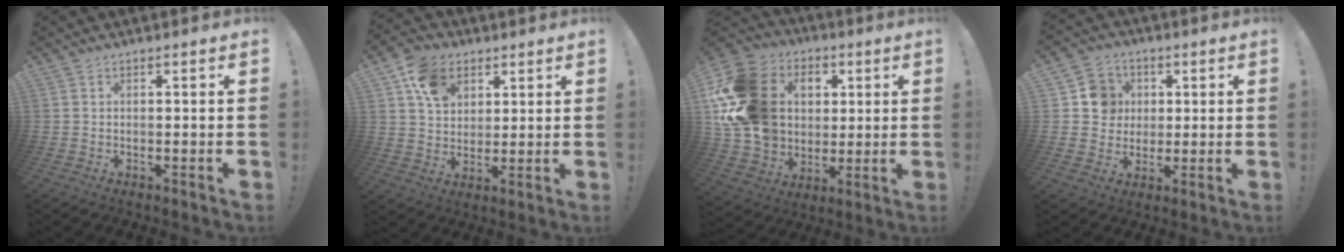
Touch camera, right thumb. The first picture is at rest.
{"total": 11.4, "force": [5.2, 9.0, 4.6], "torque": [-0.065, -0.017, 0.102]}
{"total": 23.5, "force": [4.1, 19.0, 13.2], "torque": [-0.253, -0.007, 0.107]}
{"total": 9.5, "force": [1.8, 9.0, 2.2], "torque": [-0.024, -0.003, 0.040]}